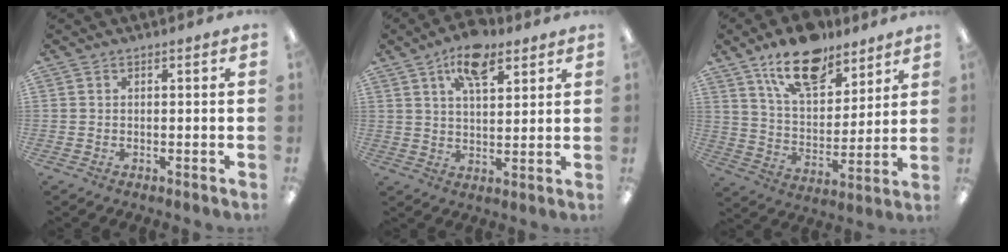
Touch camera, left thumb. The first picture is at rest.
{"total": 11.1, "force": [6.8, 4.8, 7.3], "torque": [-0.114, -0.025, 0.117]}
{"total": 15.8, "force": [11.6, 7.5, 7.7], "torque": [-0.122, -0.061, 0.206]}